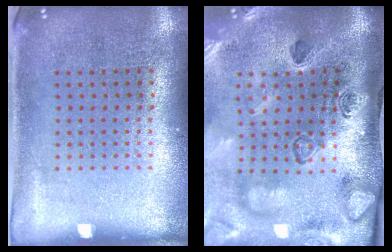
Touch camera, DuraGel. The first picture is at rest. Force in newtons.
{"total": 4.6, "press": 3.2, "slide": 3.2}